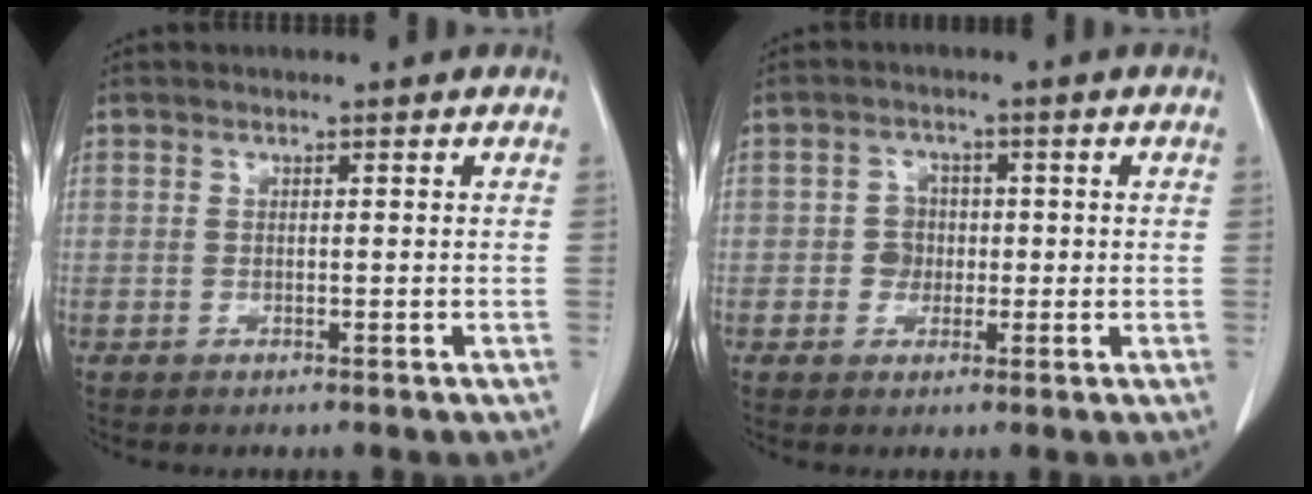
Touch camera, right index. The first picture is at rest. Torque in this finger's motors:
{"motor_torque": [0.32, -0.25, 0.03, 0.01]}